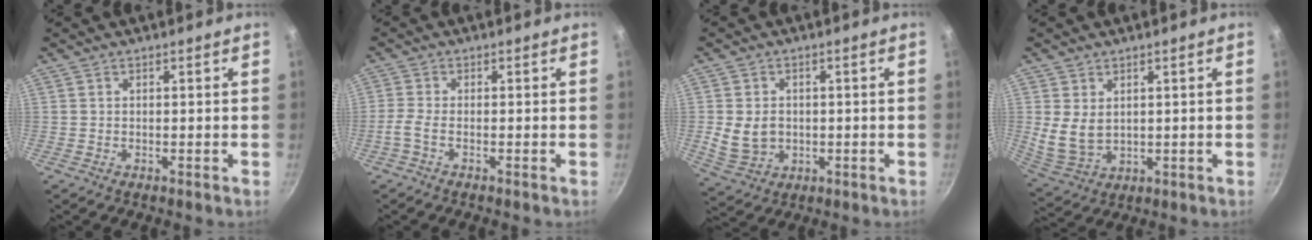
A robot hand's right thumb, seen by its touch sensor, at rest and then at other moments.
{"total": 2.3, "force": [-1.2, 0.5, 1.9], "torque": [-0.057, 0.005, -0.033]}
{"total": 7.4, "force": [-0.3, 5.9, 4.5], "torque": [-0.072, -0.002, 0.007]}
{"total": 7.2, "force": [1.5, 5.2, 4.7], "torque": [-0.081, -0.021, 0.045]}